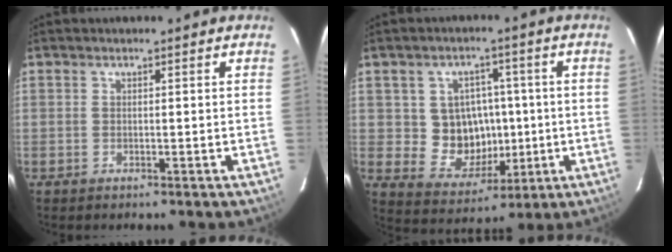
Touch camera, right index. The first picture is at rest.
{"total": 10.3, "force": [0.0, 9.5, 3.9], "torque": [-0.083, 0.011, 0.019]}